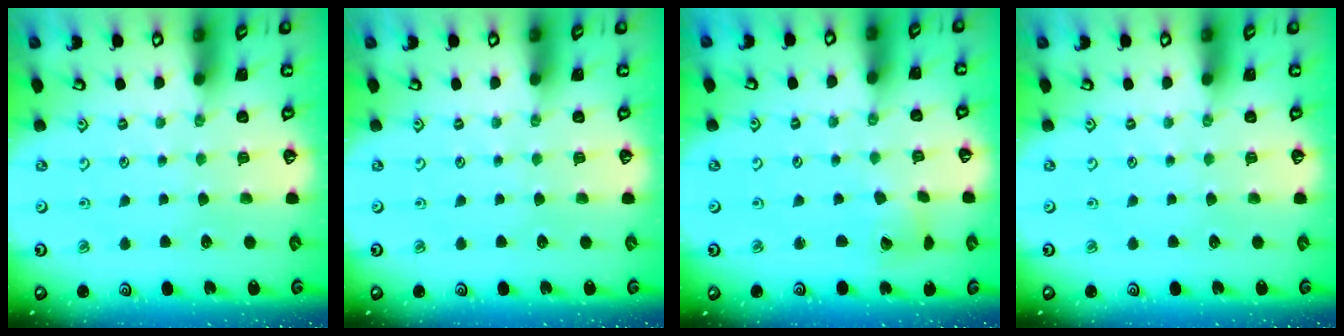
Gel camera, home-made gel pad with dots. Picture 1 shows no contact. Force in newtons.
{"total": 0.0}
{"total": 4.7, "press": 4.7, "slide": 0.6}
{"total": 0.0}